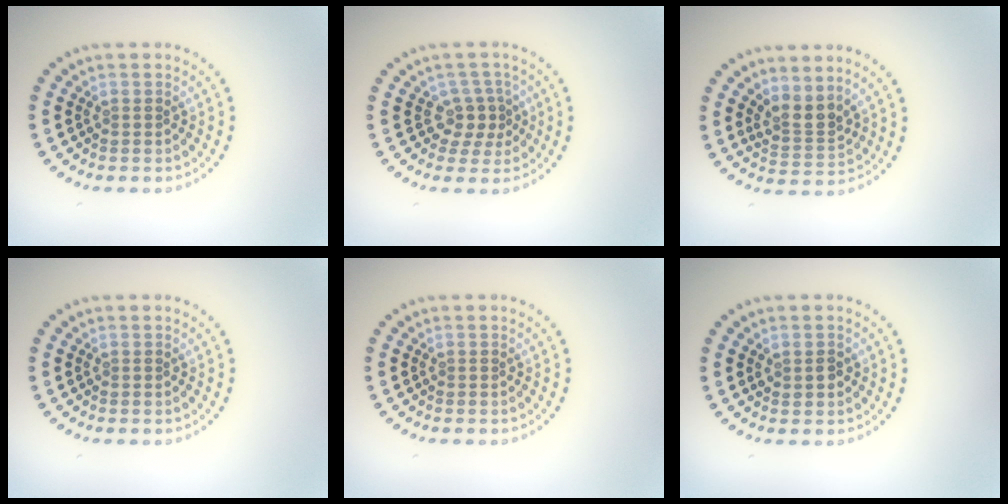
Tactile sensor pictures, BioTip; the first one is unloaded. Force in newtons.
{"total": 2.5, "press": 2.0, "slide": 1.5}
{"total": 2.6, "press": 1.9, "slide": 1.7}
{"total": 0.0}
{"total": 0.0}
{"total": 1.3, "press": 1.2, "slide": 0.3}